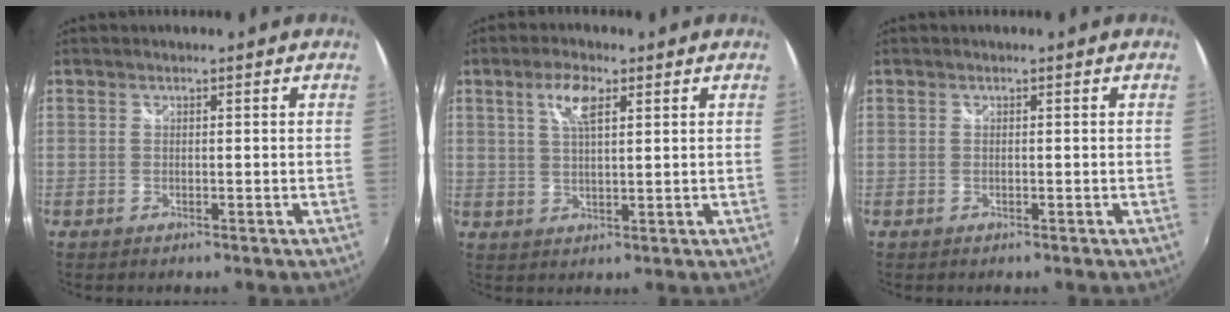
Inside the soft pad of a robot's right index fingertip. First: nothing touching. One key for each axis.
{"total": 5.3, "fx": 2.4, "fy": 1.8, "fz": 4.4, "tx": -0.081, "ty": 0.007, "tz": 0.045}
{"total": 0.0}